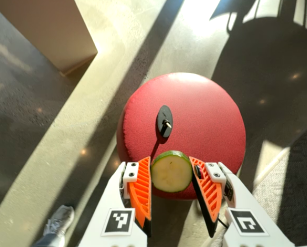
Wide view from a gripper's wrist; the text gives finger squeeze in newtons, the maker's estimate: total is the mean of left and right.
{"total": 9.4, "left": 9.4, "right": 9.4}